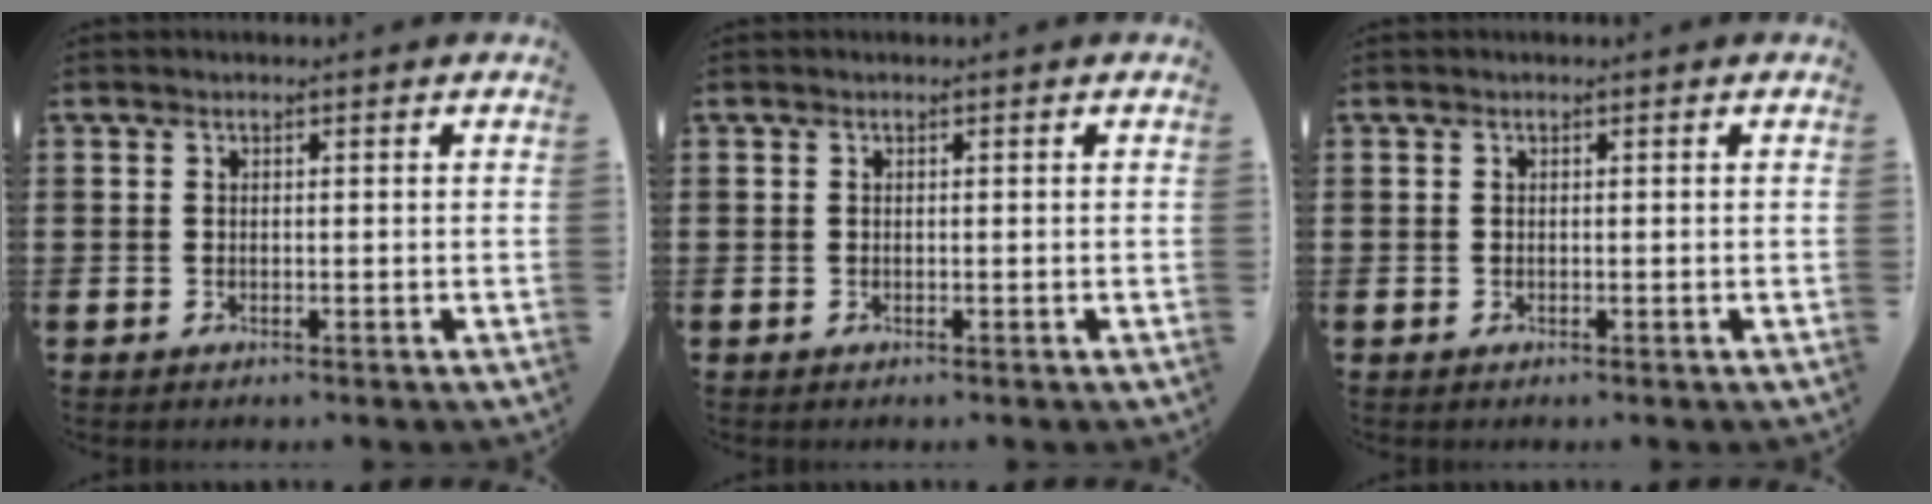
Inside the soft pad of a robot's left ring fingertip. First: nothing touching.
{"total": 0.0}
{"total": 0.0}